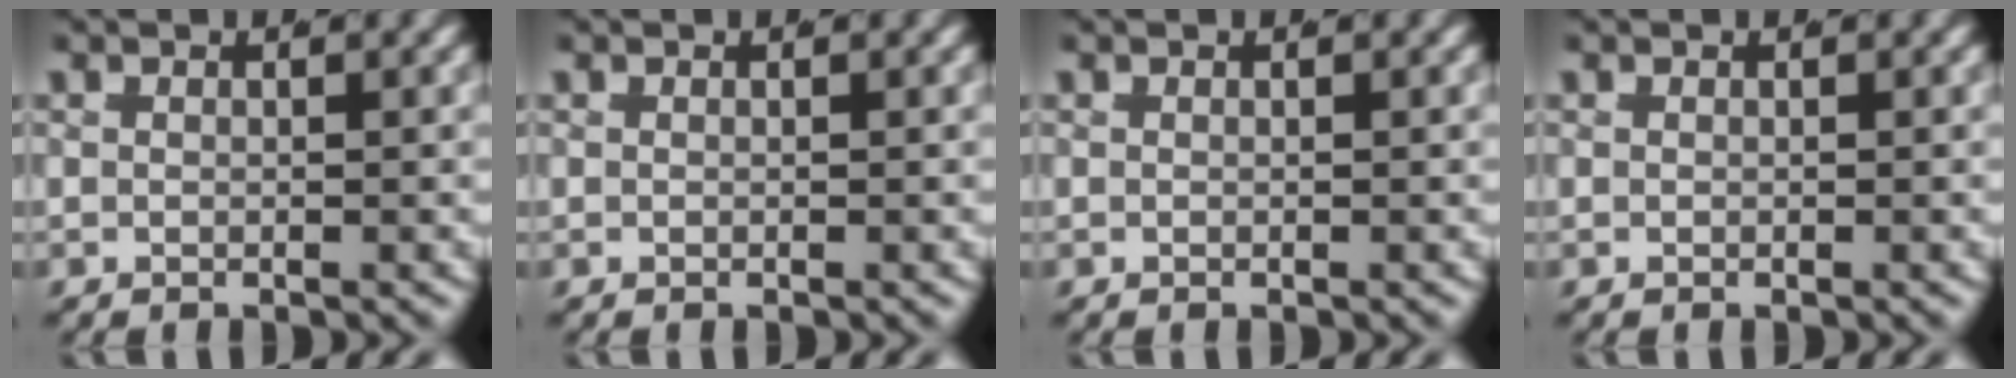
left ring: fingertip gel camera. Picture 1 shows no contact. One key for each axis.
{"total": 0.0}
{"total": 0.0}
{"total": 0.0}